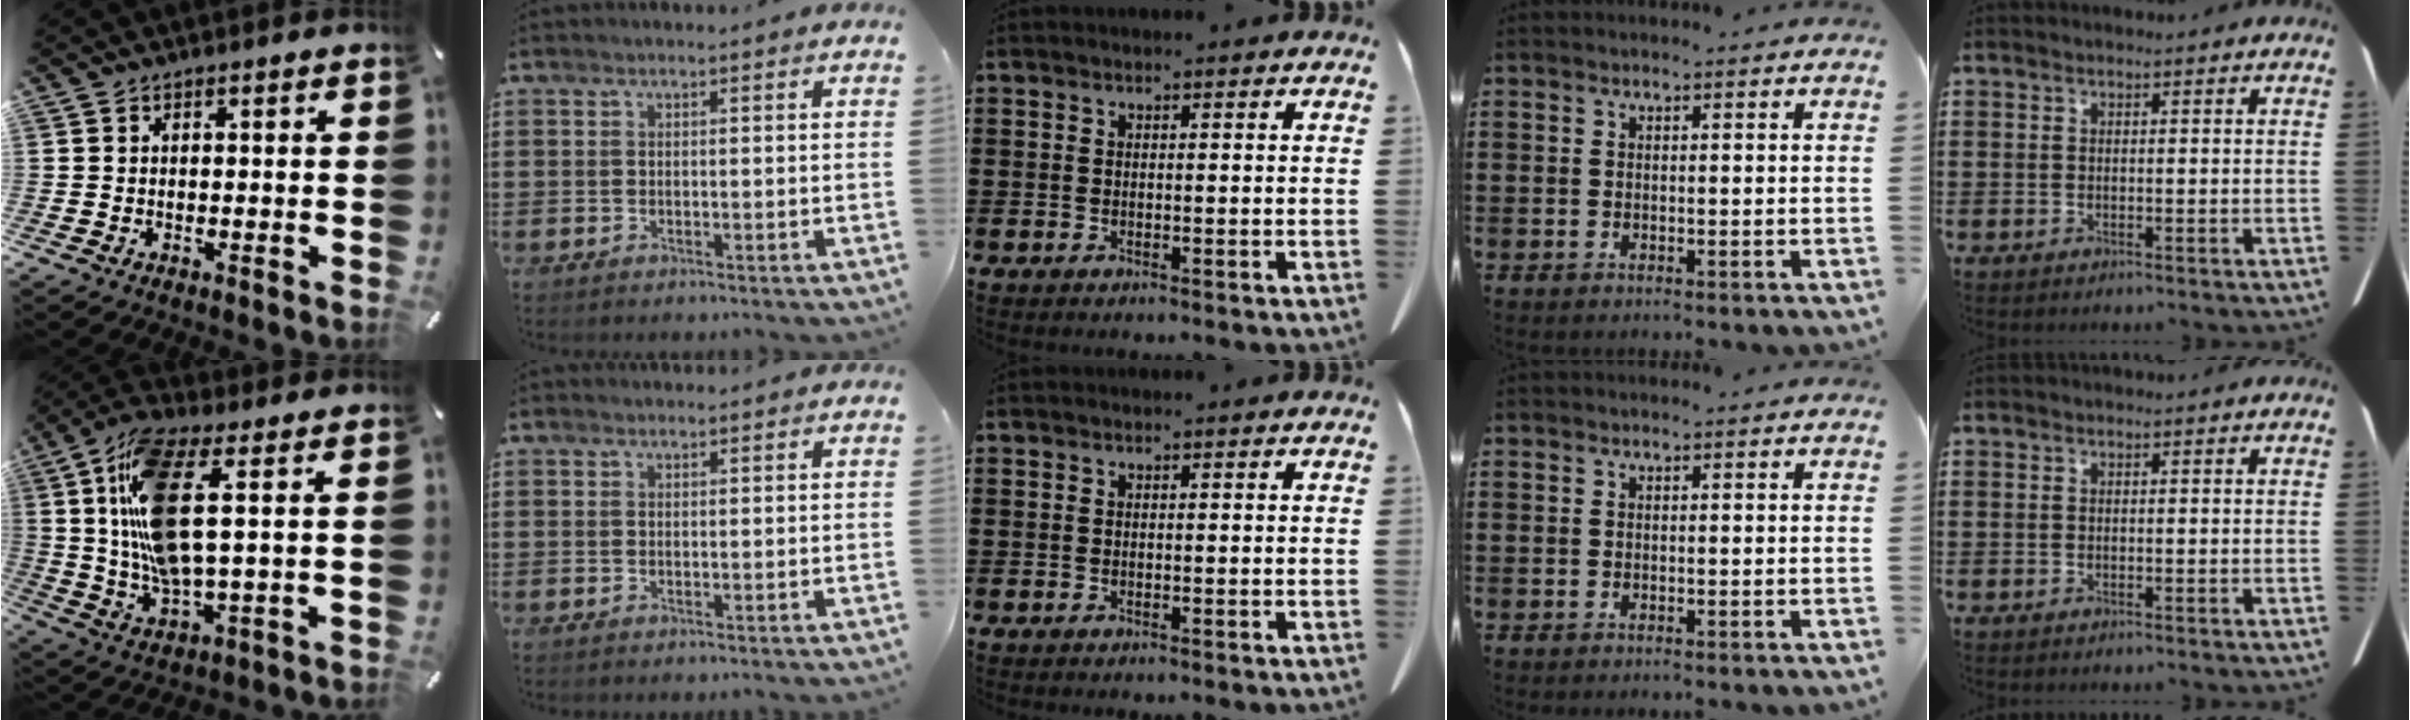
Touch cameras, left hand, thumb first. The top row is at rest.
{"thumb": {"total": 16.1, "force": [4.0, 5.6, 14.6], "torque": [-0.316, -0.011, 0.064]}, "index": {"total": 0.6, "force": [0.6, 0.2, 0.1], "torque": [-0.003, 0.002, 0.012]}}